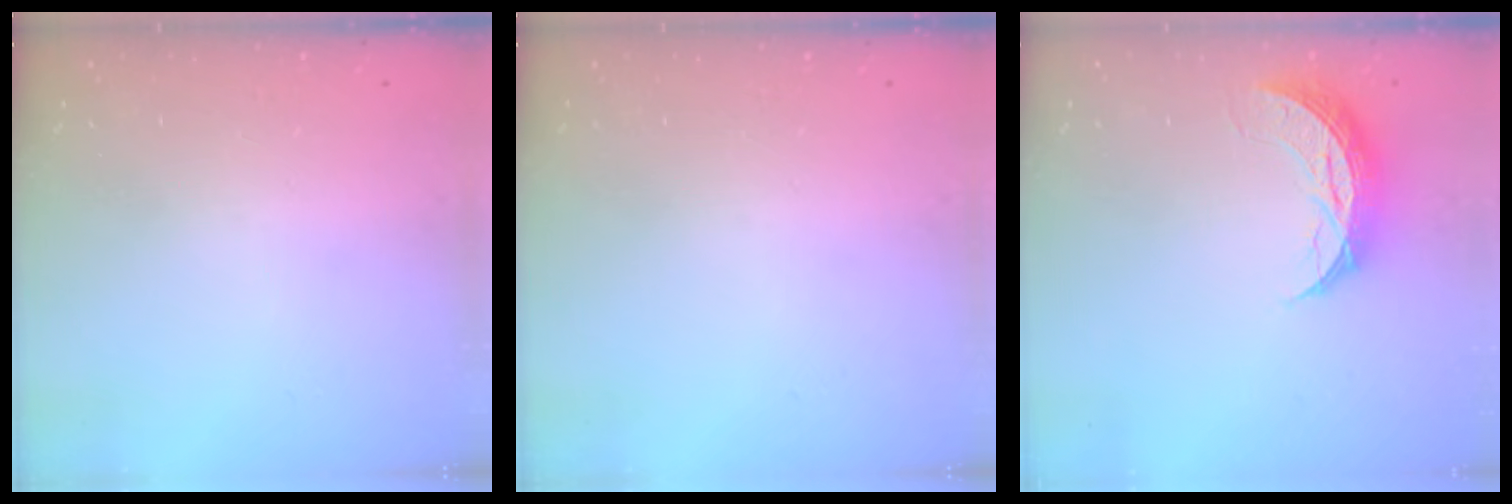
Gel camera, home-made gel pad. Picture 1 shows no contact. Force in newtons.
{"total": 0.0}
{"total": 9.3, "press": 9.3, "slide": 0.7}